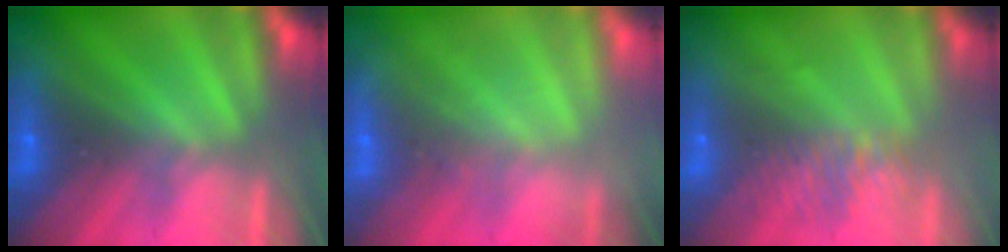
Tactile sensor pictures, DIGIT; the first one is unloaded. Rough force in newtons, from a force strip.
{"total": 3.0}
{"total": 5.8}